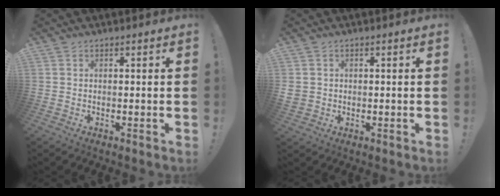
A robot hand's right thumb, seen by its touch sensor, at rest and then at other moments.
{"total": 2.8, "force": [0.3, 2.7, 0.8], "torque": [-0.021, -0.001, 0.007]}